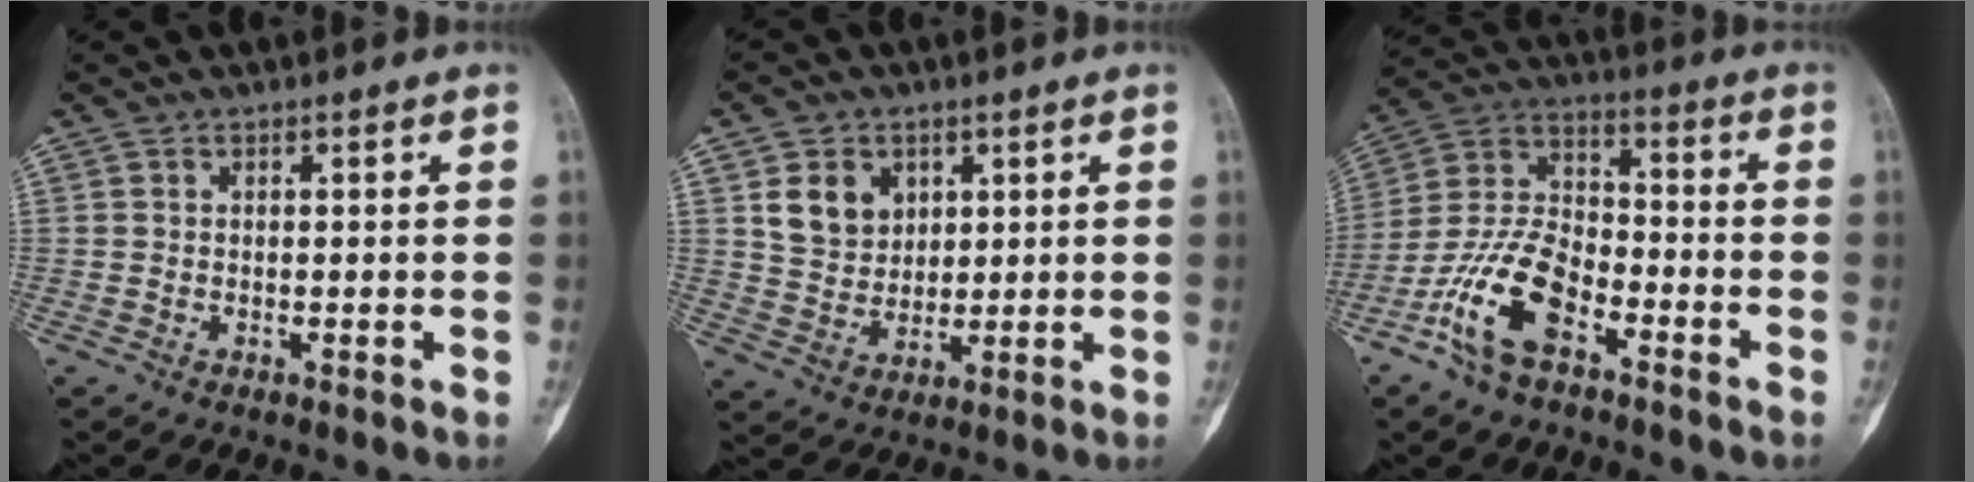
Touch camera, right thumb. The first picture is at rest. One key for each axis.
{"total": 7.9, "fx": 3.0, "fy": 6.4, "fz": 3.6, "tx": -0.035, "ty": -0.017, "tz": 0.061}
{"total": 14.0, "fx": -7.3, "fy": 6.8, "fz": 9.8, "tx": -0.198, "ty": 0.048, "tz": -0.147}